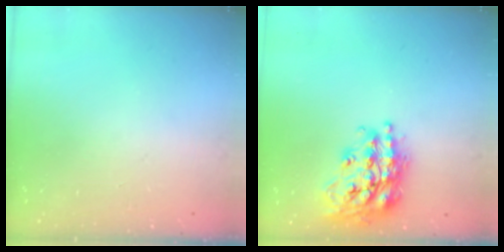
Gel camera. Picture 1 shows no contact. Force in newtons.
{"total": 20.7, "press": 20.6, "slide": 1.6}